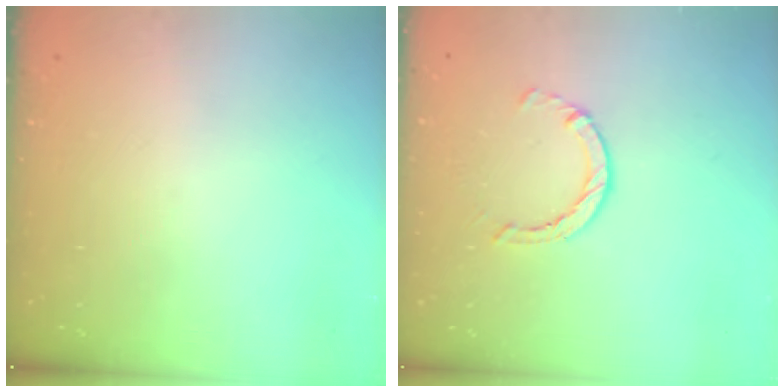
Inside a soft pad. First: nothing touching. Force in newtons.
{"total": 2.5, "press": 2.4, "slide": 0.4}